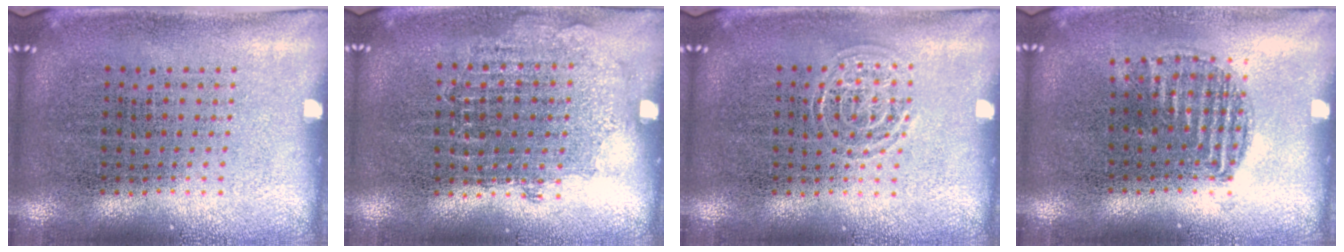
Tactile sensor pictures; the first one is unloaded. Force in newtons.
{"total": 0.8, "press": 0.7, "slide": 0.2}
{"total": 1.3, "press": 1.3, "slide": 0.2}
{"total": 0.9, "press": 0.8, "slide": 0.4}